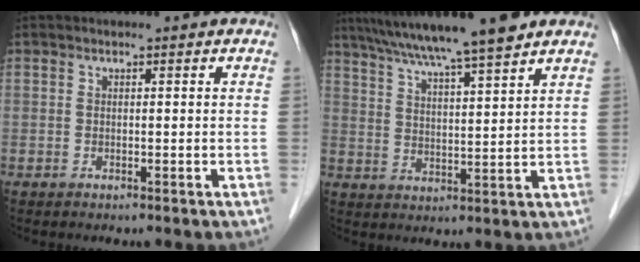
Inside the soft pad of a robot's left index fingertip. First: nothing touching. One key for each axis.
{"total": 11.5, "fx": 9.3, "fy": 0.1, "fz": 6.8, "tx": -0.116, "ty": 0.021, "tz": 0.140}